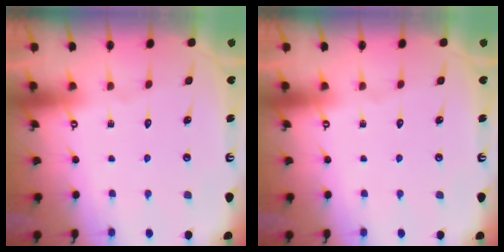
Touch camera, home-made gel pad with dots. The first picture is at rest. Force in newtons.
{"total": 0.0}